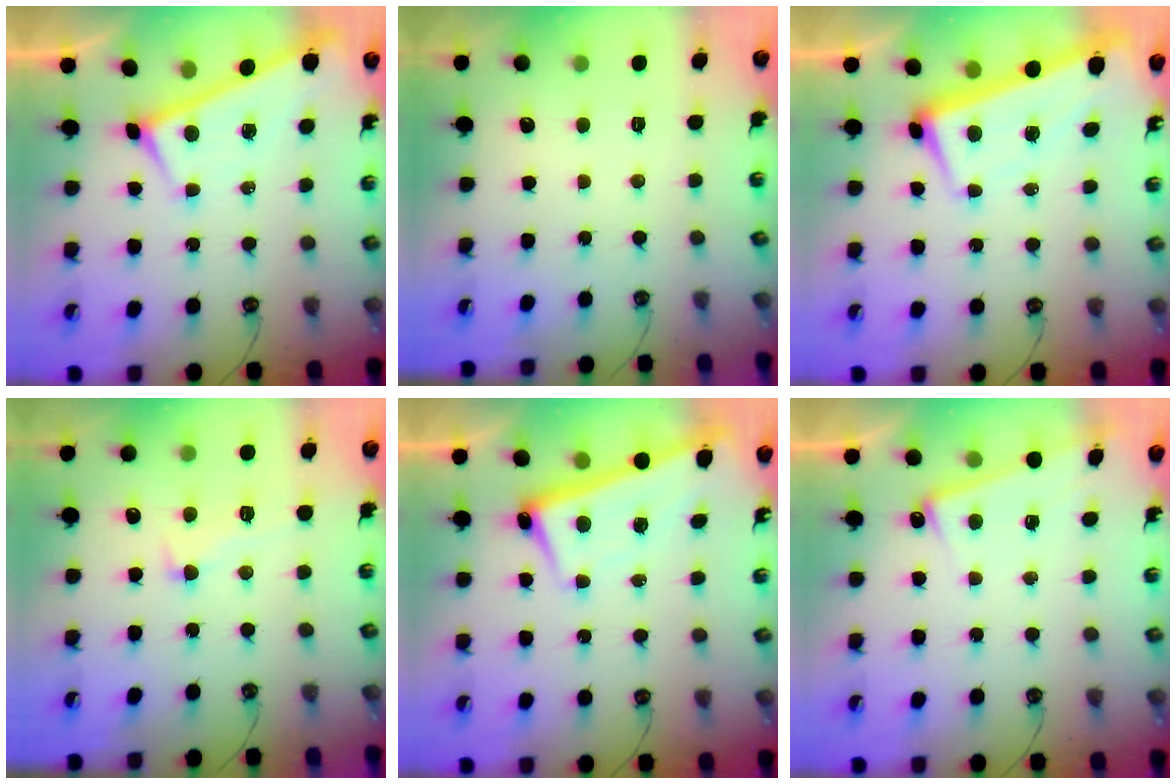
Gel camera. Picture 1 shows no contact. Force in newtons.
{"total": 0.0}
{"total": 3.0, "press": 2.4, "slide": 1.8}
{"total": 0.8, "press": 0.1, "slide": 0.8}
{"total": 2.6, "press": 2.5, "slide": 0.7}
{"total": 6.3, "press": 6.3, "slide": 0.2}